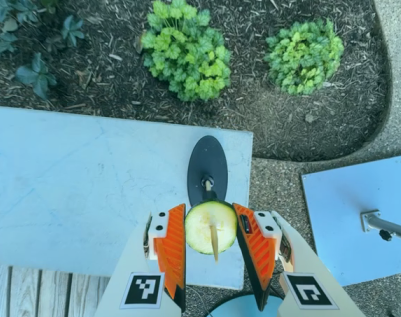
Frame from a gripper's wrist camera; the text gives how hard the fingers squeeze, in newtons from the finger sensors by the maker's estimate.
{"total": 9.9, "left": 9.7, "right": 10.1}